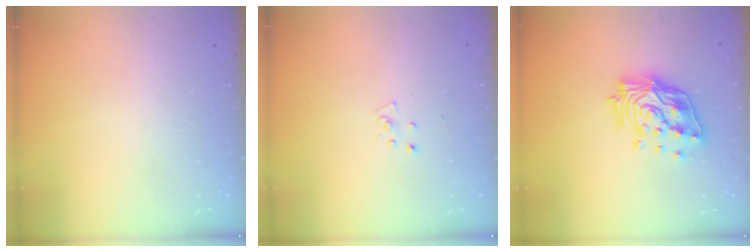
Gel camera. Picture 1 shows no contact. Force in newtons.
{"total": 2.6, "press": 2.6, "slide": 0.2}
{"total": 16.6, "press": 16.4, "slide": 2.7}